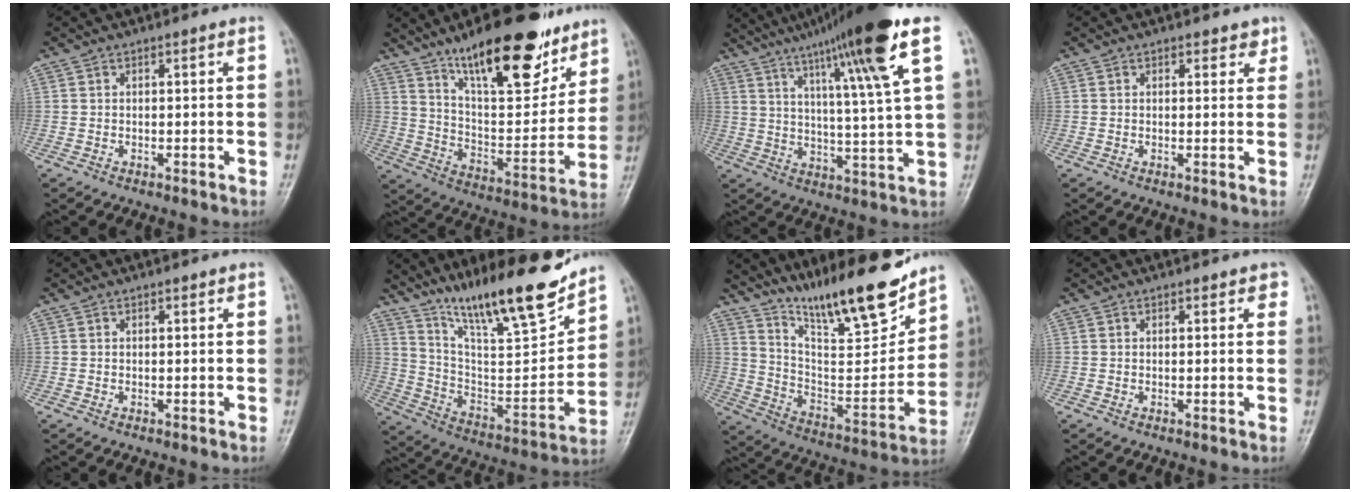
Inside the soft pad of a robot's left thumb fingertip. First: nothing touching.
{"total": 22.7, "force": [15.2, 7.8, 14.9], "torque": [-0.185, -0.074, 0.252]}
{"total": 19.2, "force": [10.7, 0.5, 15.9], "torque": [-0.245, -0.025, 0.167]}
{"total": 2.3, "force": [1.6, 1.4, 0.9], "torque": [0.011, -0.007, 0.017]}
{"total": 0.5, "force": [0.3, 0.3, 0.2], "torque": [-0.002, -0.002, 0.004]}
{"total": 22.5, "force": [16.7, 5.0, 14.3], "torque": [-0.202, -0.083, 0.287]}
{"total": 20.3, "force": [16.1, 3.8, 11.8], "torque": [-0.153, -0.096, 0.279]}
{"total": 1.7, "force": [1.1, 1.0, 0.8], "torque": [0.007, -0.002, 0.008]}